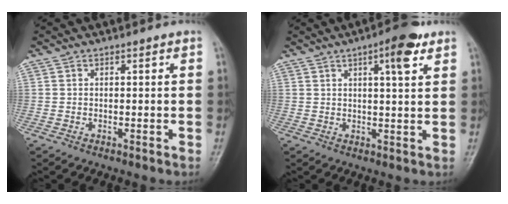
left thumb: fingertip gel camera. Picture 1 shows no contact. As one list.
[{"total": 6.8, "force": [3.6, 1.6, 5.5], "torque": [-0.071, -0.012, 0.048]}]